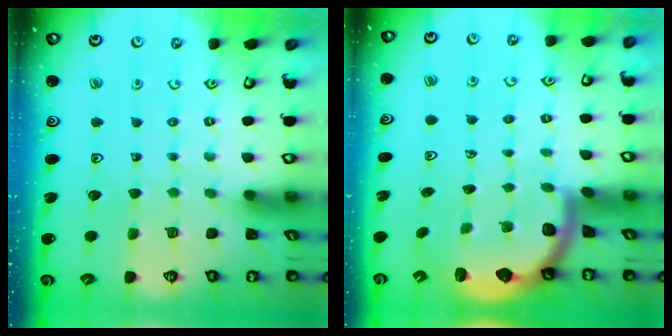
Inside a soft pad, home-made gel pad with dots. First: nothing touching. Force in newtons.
{"total": 2.3, "press": 2.3, "slide": 0.4}